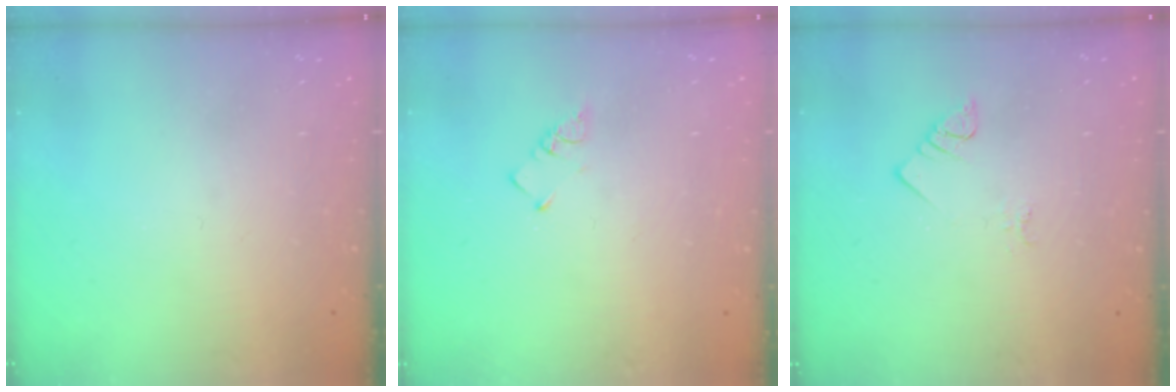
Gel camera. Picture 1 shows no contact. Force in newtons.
{"total": 1.9, "press": 1.9, "slide": 0.3}
{"total": 2.3, "press": 2.3, "slide": 0.4}